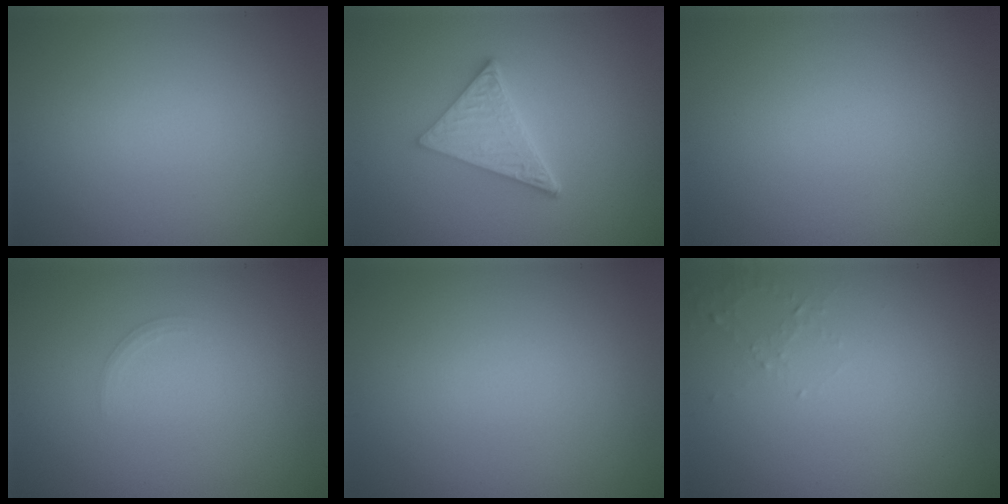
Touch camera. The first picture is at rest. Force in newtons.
{"total": 5.0, "press": 3.7, "slide": 3.4}
{"total": 0.0}
{"total": 0.7, "press": 0.7, "slide": 0.1}
{"total": 0.0}
{"total": 1.1, "press": 1.0, "slide": 0.4}